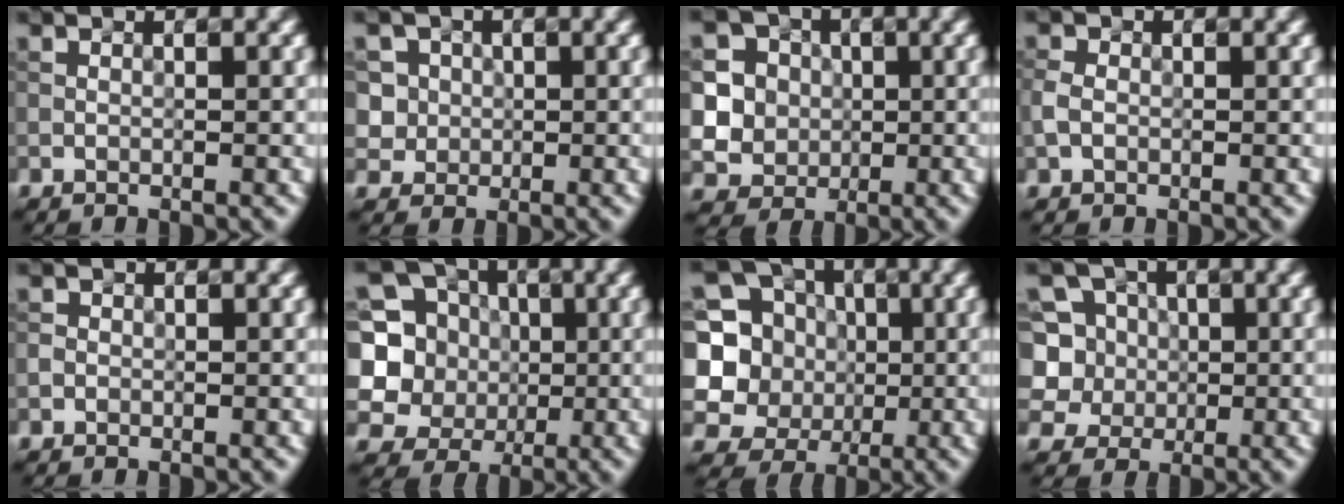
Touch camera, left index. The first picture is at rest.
{"total": 5.2, "force": [1.6, 4.7, 1.5], "torque": [-0.017, 0.025, 0.014]}
{"total": 6.0, "force": [0.4, 5.8, 1.6], "torque": [-0.036, 0.023, -0.006]}
{"total": 1.5, "force": [-0.2, 1.2, 0.8], "torque": [-0.019, 0.002, -0.008]}
{"total": 0.7, "force": [-0.2, 0.6, 0.1], "torque": [0.002, -0.001, -0.005]}
{"total": 10.3, "force": [1.4, 9.5, 3.7], "torque": [-0.119, 0.034, -0.002]}
{"total": 12.4, "force": [1.7, 11.5, 4.3], "torque": [-0.150, 0.041, 0.009]}
{"total": 8.2, "force": [1.1, 7.6, 2.8], "torque": [-0.063, 0.037, 0.007]}